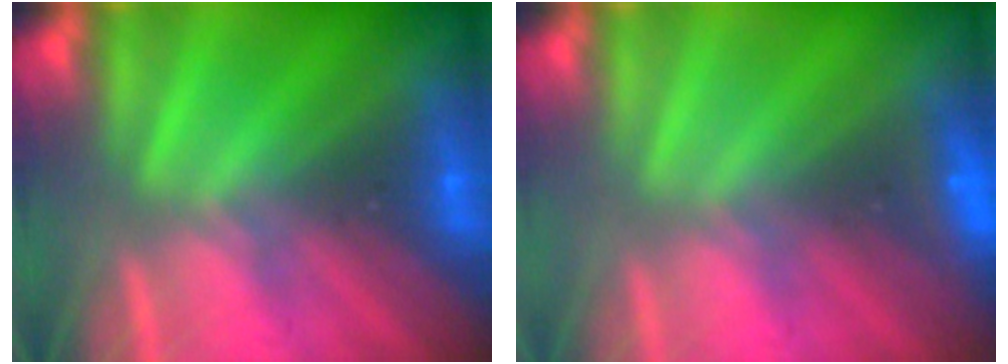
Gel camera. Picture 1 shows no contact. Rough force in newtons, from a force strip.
{"total": 2.3}